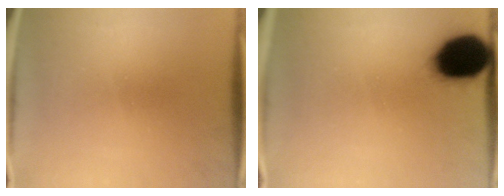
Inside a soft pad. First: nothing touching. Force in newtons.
{"total": 17.2}